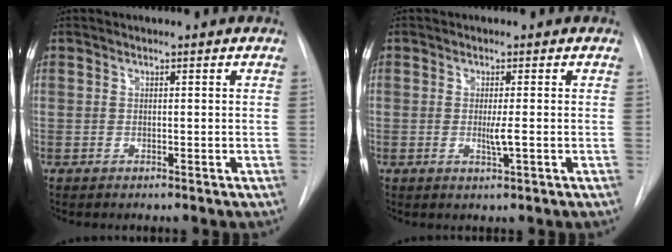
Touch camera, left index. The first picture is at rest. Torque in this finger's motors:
{"motor_torque": [0.34, -0.25, 0.06, 0.04]}